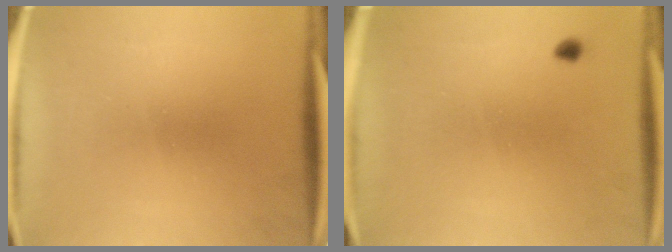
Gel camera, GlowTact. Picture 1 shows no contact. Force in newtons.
{"total": 0.8}